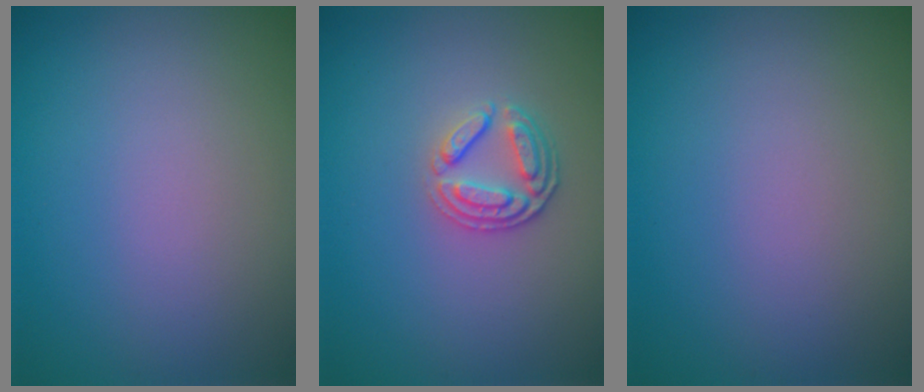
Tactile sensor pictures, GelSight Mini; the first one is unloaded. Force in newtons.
{"total": 2.7, "press": 2.4, "slide": 1.2}
{"total": 0.0}